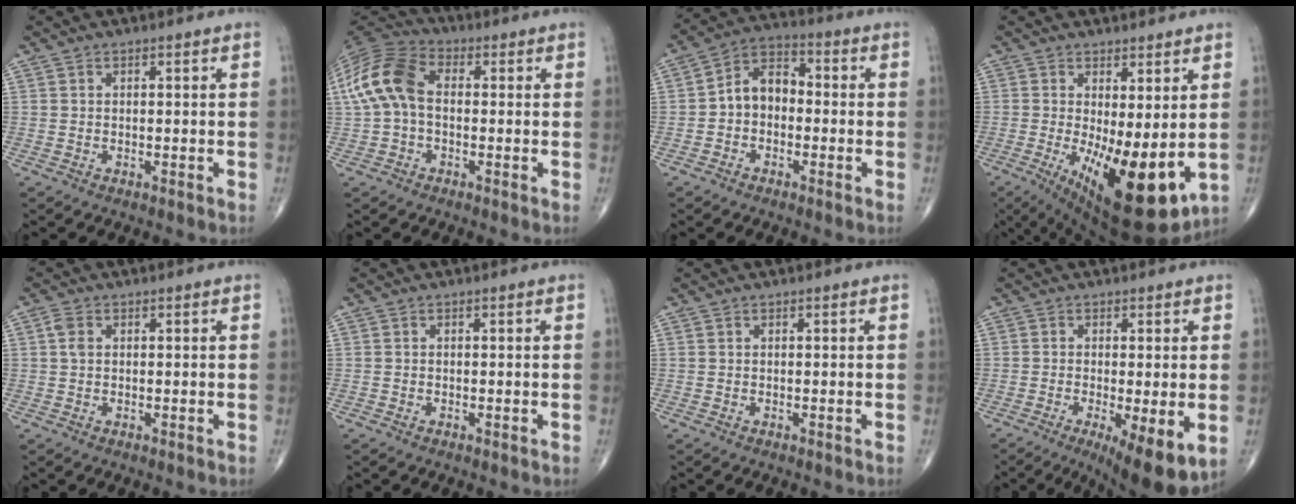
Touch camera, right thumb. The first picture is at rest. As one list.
[{"total": 12.5, "force": [0.5, 8.1, 9.5], "torque": [-0.198, 0.033, -0.002]}, {"total": 7.7, "force": [-1.0, 5.6, 5.2], "torque": [-0.068, 0.032, -0.035]}, {"total": 15.6, "force": [-1.9, 5.7, 14.4], "torque": [-0.223, -0.038, -0.008]}, {"total": 3.4, "force": [0.9, 2.0, 2.5], "torque": [-0.060, 0.008, 0.019]}, {"total": 0.0}, {"total": 0.0}, {"total": 10.7, "force": [-3.4, 3.0, 9.7], "torque": [-0.149, -0.021, -0.047]}]